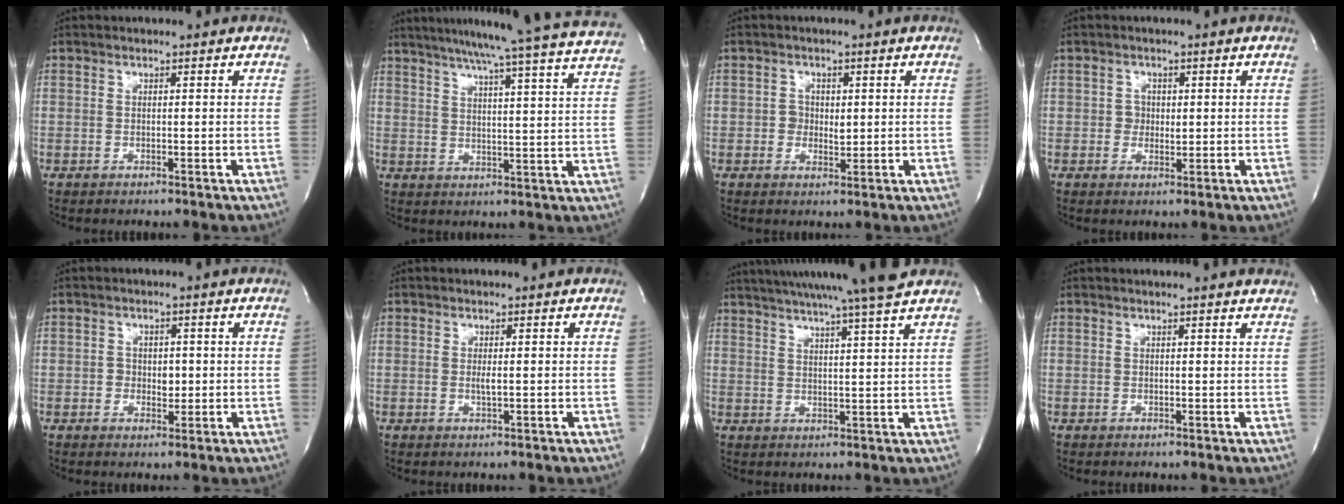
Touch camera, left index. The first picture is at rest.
{"total": 25.4, "force": [22.7, -1.6, 11.2], "torque": [-0.184, -0.048, 0.281]}
{"total": 2.4, "force": [-0.2, 2.0, 1.3], "torque": [-0.017, -0.001, -0.003]}
{"total": 1.9, "force": [-0.2, 1.8, 0.8], "torque": [-0.009, -0.002, -0.004]}
{"total": 2.5, "force": [-0.5, 1.9, 1.6], "torque": [-0.019, -0.001, -0.006]}
{"total": 1.0, "force": [-0.3, 0.0, 1.0], "torque": [-0.026, -0.007, -0.003]}
{"total": 16.0, "force": [13.8, -1.6, 7.9], "torque": [-0.139, -0.011, 0.187]}
{"total": 4.5, "force": [4.3, -0.3, 1.4], "torque": [-0.018, 0.003, 0.030]}